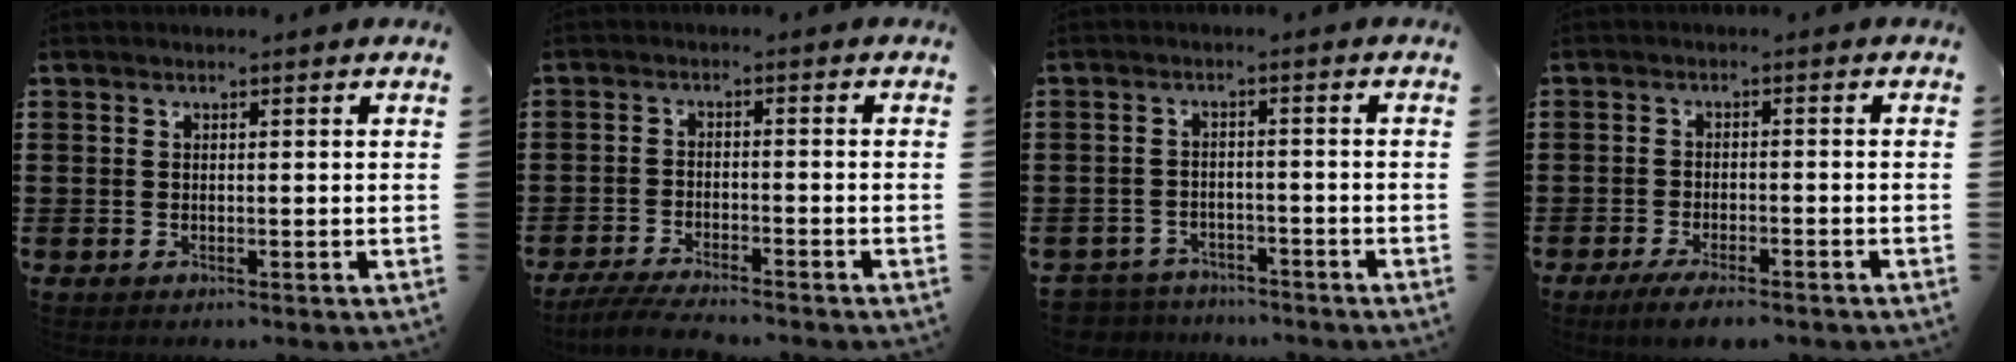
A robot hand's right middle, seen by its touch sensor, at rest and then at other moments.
{"total": 4.1, "force": [-3.8, 0.2, 1.4], "torque": [-0.037, -0.008, -0.079]}
{"total": 3.6, "force": [-3.5, 0.6, -0.3], "torque": [-0.011, -0.003, -0.080]}
{"total": 3.1, "force": [-2.7, 0.4, 1.5], "torque": [-0.033, -0.001, -0.055]}